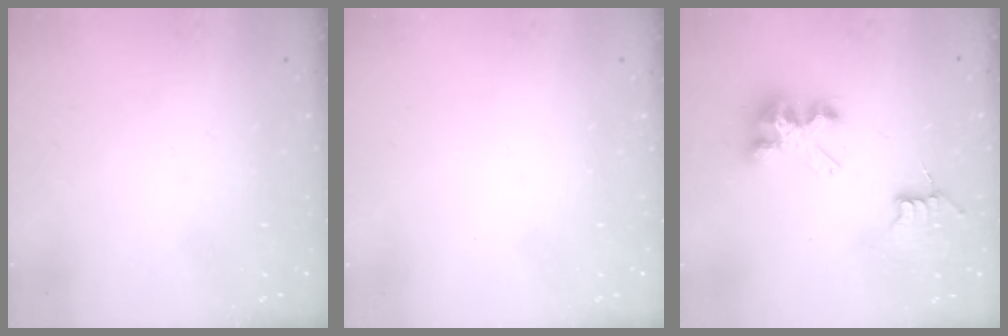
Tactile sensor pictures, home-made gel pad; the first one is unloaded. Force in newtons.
{"total": 0.0}
{"total": 7.1, "press": 7.1, "slide": 0.2}